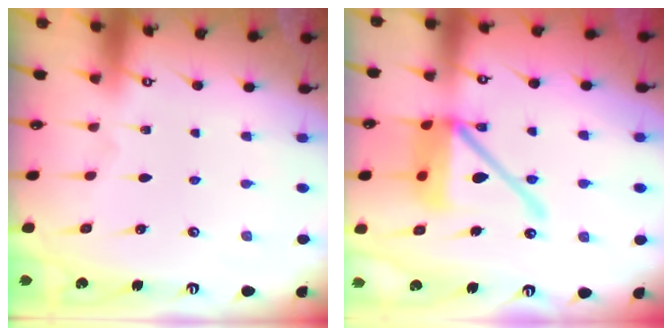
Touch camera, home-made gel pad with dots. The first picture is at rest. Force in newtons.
{"total": 15.5, "press": 15.4, "slide": 2.0}